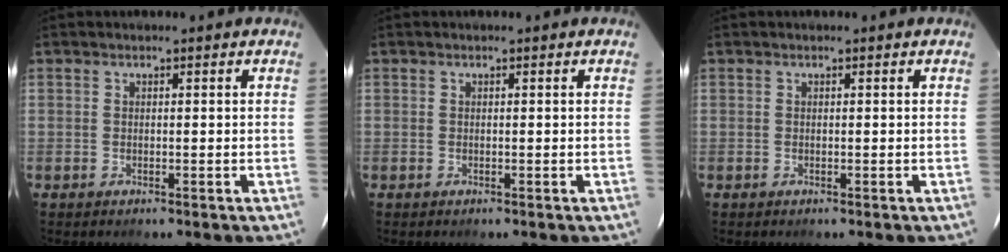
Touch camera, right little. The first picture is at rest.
{"total": 0.0}
{"total": 0.0}